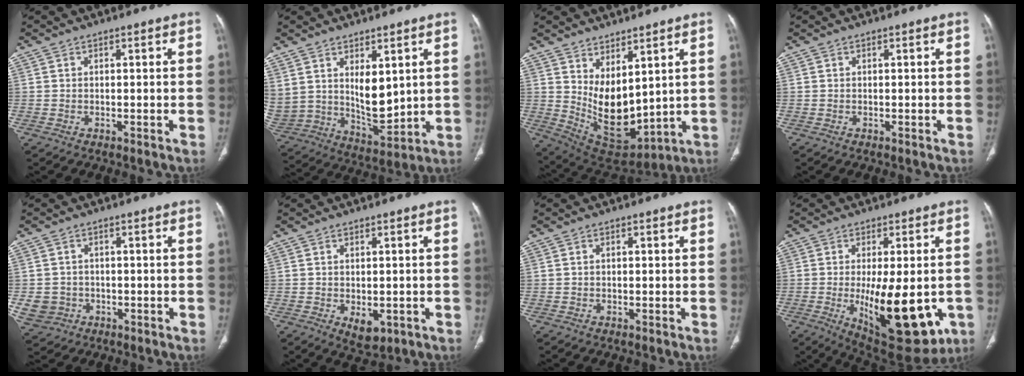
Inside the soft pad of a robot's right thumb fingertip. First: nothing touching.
{"total": 14.7, "force": [4.6, 8.2, 11.3], "torque": [-0.204, -0.036, 0.112]}
{"total": 13.0, "force": [3.7, 6.8, 10.5], "torque": [-0.153, -0.046, 0.098]}
{"total": 0.0}
{"total": 5.1, "force": [-1.1, 4.8, 1.5], "torque": [-0.020, 0.008, -0.011]}
{"total": 4.3, "force": [-1.1, 2.6, 3.2], "torque": [-0.038, -0.005, -0.001]}
{"total": 0.6, "force": [0.1, 0.4, 0.5], "torque": [-0.010, 0.002, 0.003]}
{"total": 18.5, "force": [-3.9, 7.4, 16.5], "torque": [-0.226, -0.022, -0.032]}